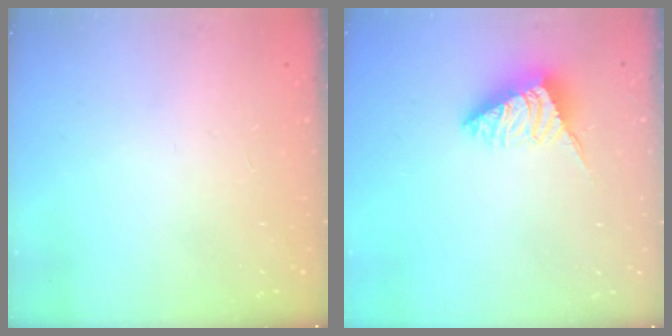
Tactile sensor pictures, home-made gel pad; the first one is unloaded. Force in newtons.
{"total": 2.9, "press": 2.9, "slide": 0.5}